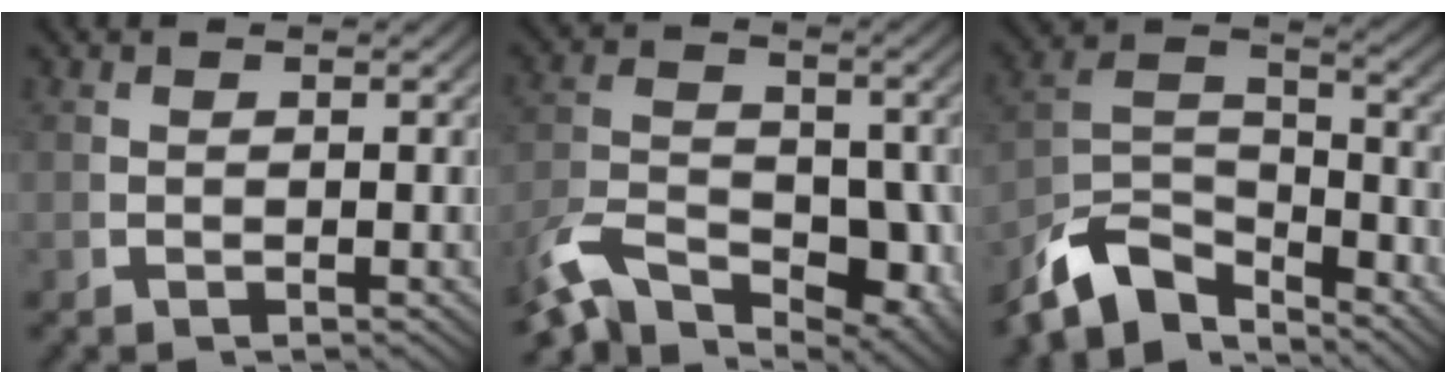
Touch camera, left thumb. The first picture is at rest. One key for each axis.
{"total": 9.0, "fx": -4.2, "fy": 5.5, "fz": 5.8, "tx": -0.095, "ty": -0.037, "tz": -0.064}
{"total": 9.8, "fx": -4.0, "fy": 6.3, "fz": 6.3, "tx": -0.141, "ty": -0.040, "tz": -0.056}